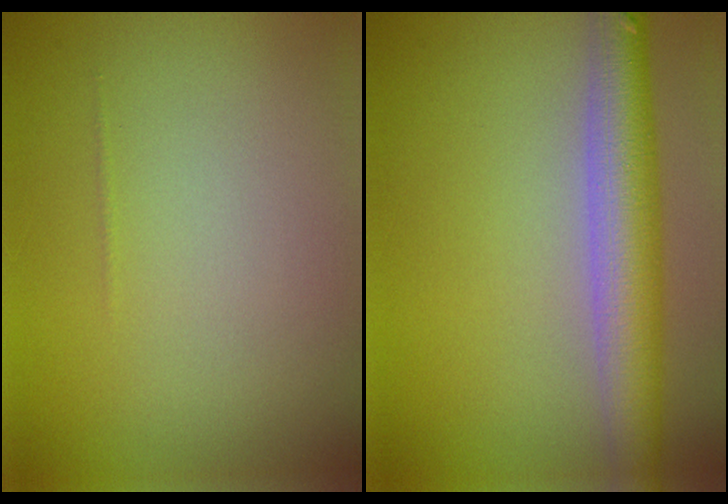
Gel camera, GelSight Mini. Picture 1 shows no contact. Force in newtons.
{"total": 6.6, "press": 6.6, "slide": 0.4}